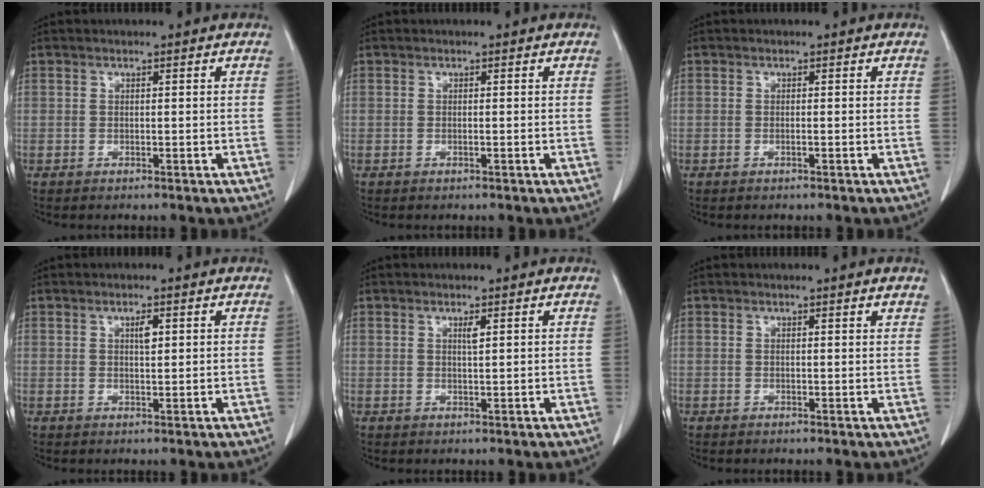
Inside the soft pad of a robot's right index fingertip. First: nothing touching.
{"total": 0.0}
{"total": 0.0}
{"total": 1.7, "force": [0.6, 0.5, 1.5], "torque": [-0.028, -0.001, 0.010]}
{"total": 1.1, "force": [0.5, 0.0, 1.0], "torque": [-0.022, -0.003, 0.009]}
{"total": 1.3, "force": [1.1, 0.1, 0.7], "torque": [-0.010, 0.001, 0.007]}